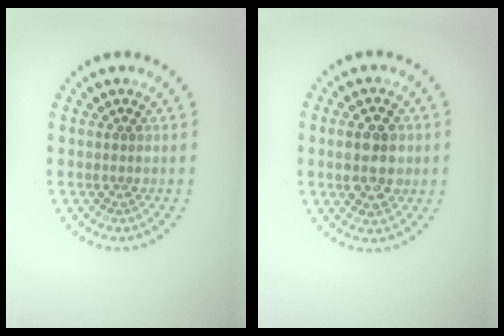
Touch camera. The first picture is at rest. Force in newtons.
{"total": 4.4, "press": 4.3, "slide": 0.5}